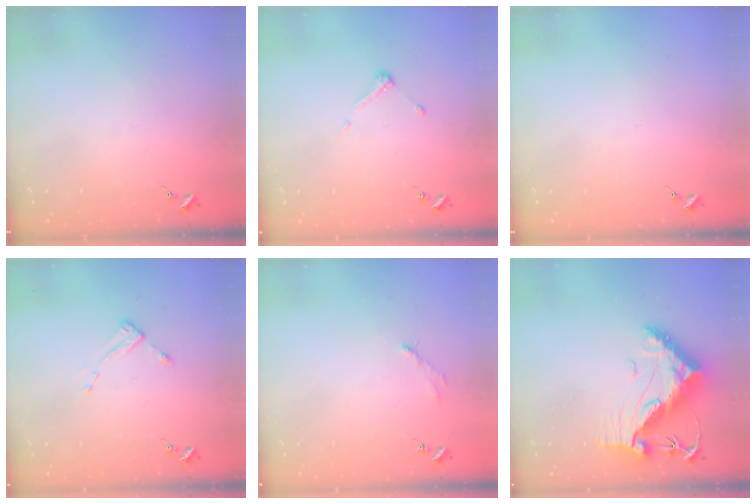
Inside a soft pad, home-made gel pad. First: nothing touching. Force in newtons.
{"total": 4.3, "press": 4.3, "slide": 0.2}
{"total": 0.0}
{"total": 2.6, "press": 2.6, "slide": 0.3}
{"total": 2.6, "press": 2.6, "slide": 0.3}
{"total": 14.8, "press": 14.7, "slide": 1.3}